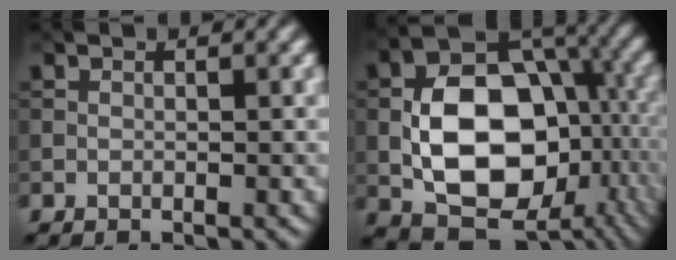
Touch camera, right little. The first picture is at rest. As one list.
[{"total": 13.8, "force": [-2.3, 9.0, 10.3], "torque": [-0.171, -0.005, -0.043]}]